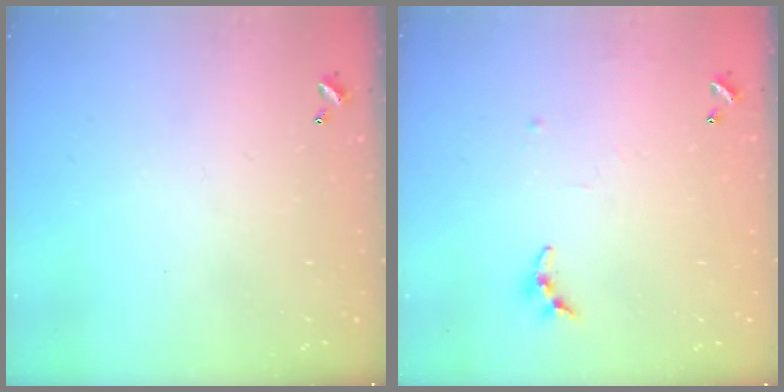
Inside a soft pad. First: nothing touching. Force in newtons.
{"total": 5.7, "press": 5.7, "slide": 0.5}